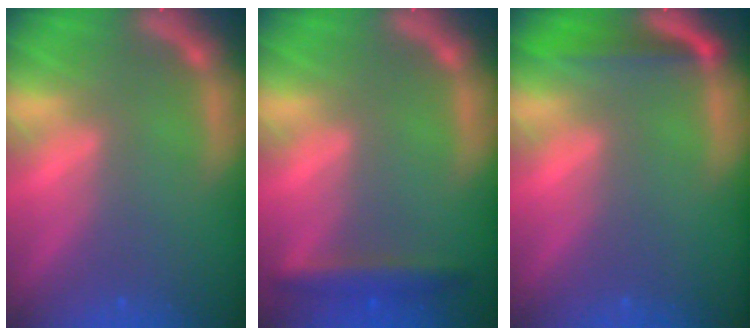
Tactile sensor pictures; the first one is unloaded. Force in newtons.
{"total": 2.9}
{"total": 3.0}